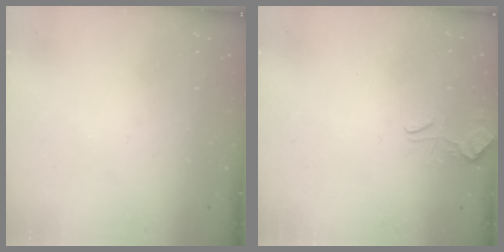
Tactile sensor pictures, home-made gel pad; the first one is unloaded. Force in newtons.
{"total": 4.1, "press": 4.0, "slide": 0.6}